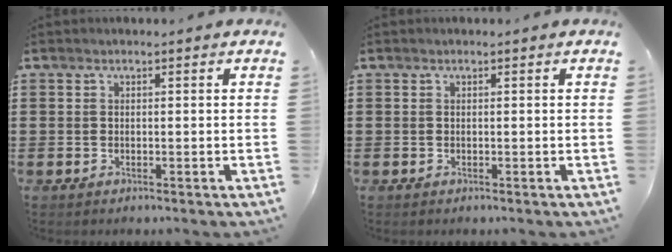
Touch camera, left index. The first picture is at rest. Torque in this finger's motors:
{"motor_torque": [0.00, 0.00, 0.00, -0.01]}